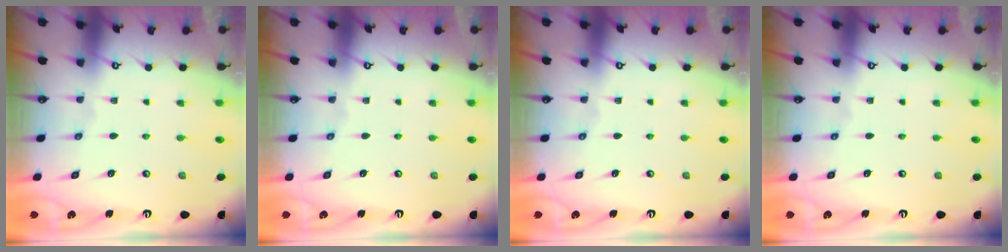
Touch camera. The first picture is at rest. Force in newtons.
{"total": 0.0}
{"total": 0.0}
{"total": 0.0}